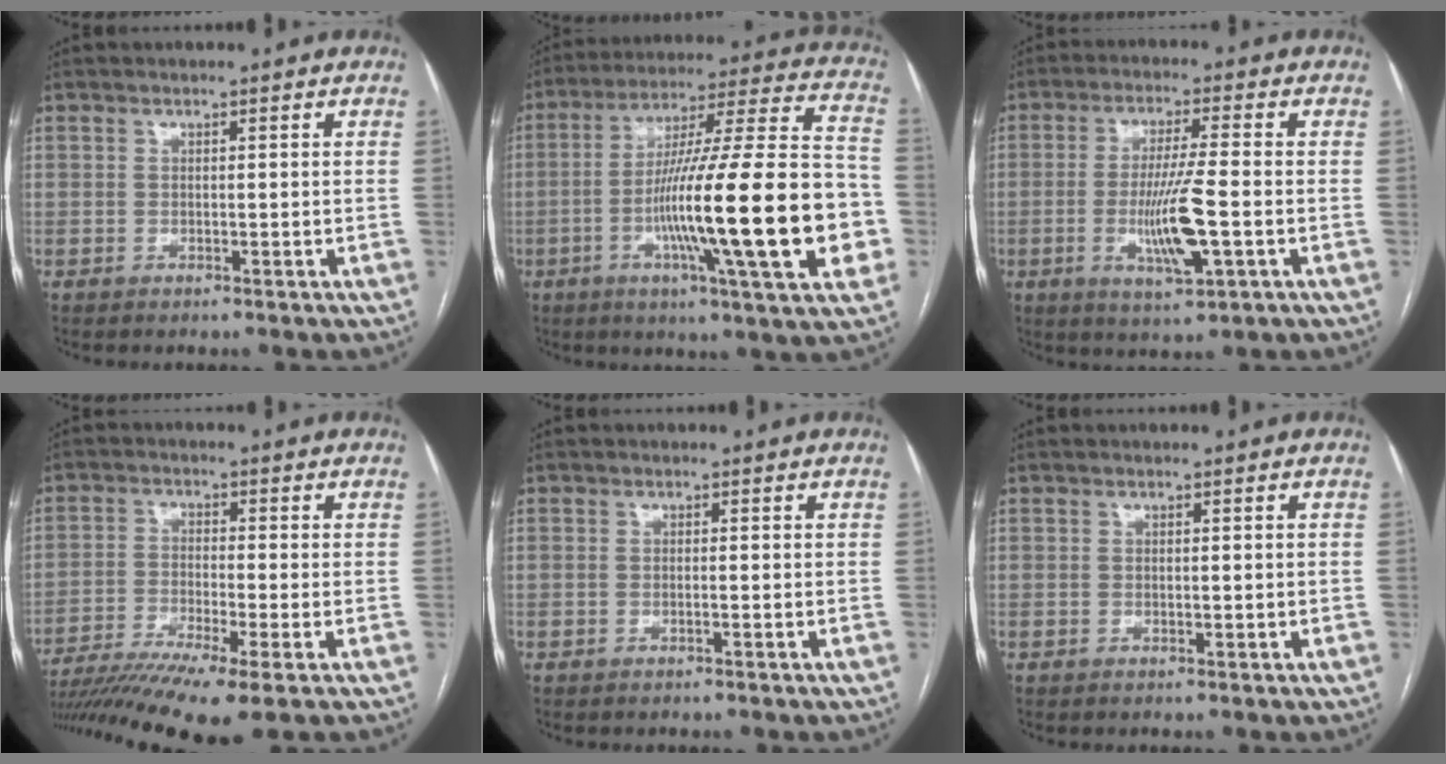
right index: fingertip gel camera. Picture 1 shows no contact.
{"total": 27.2, "force": [-6.2, 1.4, 26.4], "torque": [-0.372, -0.006, -0.107]}
{"total": 9.4, "force": [-2.1, 0.6, 9.1], "torque": [-0.172, -0.015, -0.038]}
{"total": 13.4, "force": [-9.8, 0.3, 9.2], "torque": [-0.161, -0.025, -0.163]}
{"total": 0.0}
{"total": 0.5, "force": [0.1, 0.2, 0.4], "torque": [-0.010, -0.002, 0.004]}